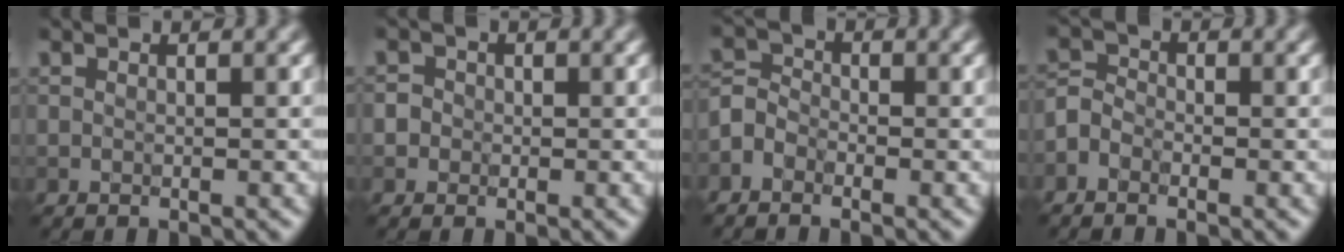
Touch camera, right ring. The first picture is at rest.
{"total": 2.4, "force": [0.4, 2.2, 1.0], "torque": [0.005, 0.016, -0.015]}
{"total": 2.5, "force": [-1.6, 1.7, 1.0], "torque": [-0.016, 0.006, -0.039]}
{"total": 2.1, "force": [-1.4, 1.4, 0.9], "torque": [-0.015, 0.006, -0.033]}